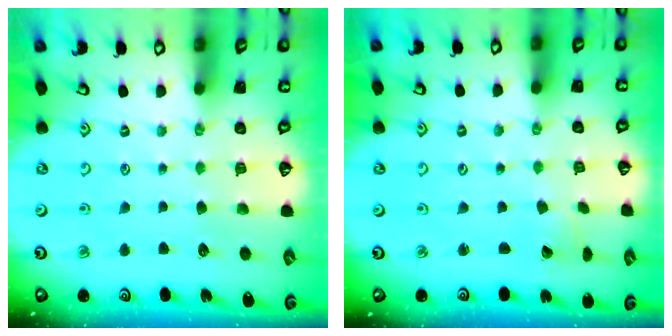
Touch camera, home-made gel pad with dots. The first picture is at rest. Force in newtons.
{"total": 1.8, "press": 1.7, "slide": 0.1}